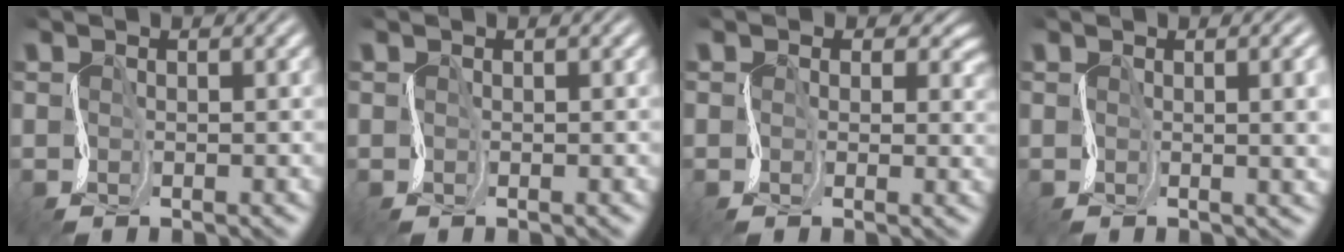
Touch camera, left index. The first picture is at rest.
{"total": 0.0}
{"total": 4.6, "force": [1.4, 3.5, 2.6], "torque": [-0.040, 0.009, 0.017]}
{"total": 6.6, "force": [0.4, 3.1, 5.8], "torque": [-0.042, 0.009, 0.006]}